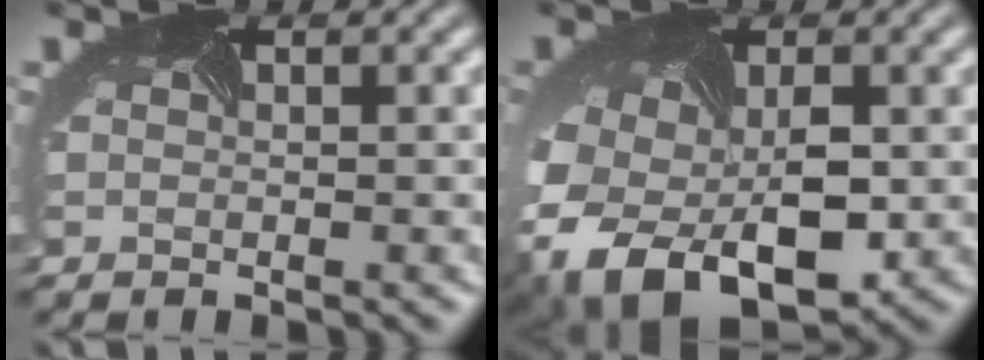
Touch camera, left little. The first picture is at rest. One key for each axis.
{"total": 12.5, "fx": -4.3, "fy": 8.0, "fz": 8.6, "tx": -0.194, "ty": -0.047, "tz": -0.054}